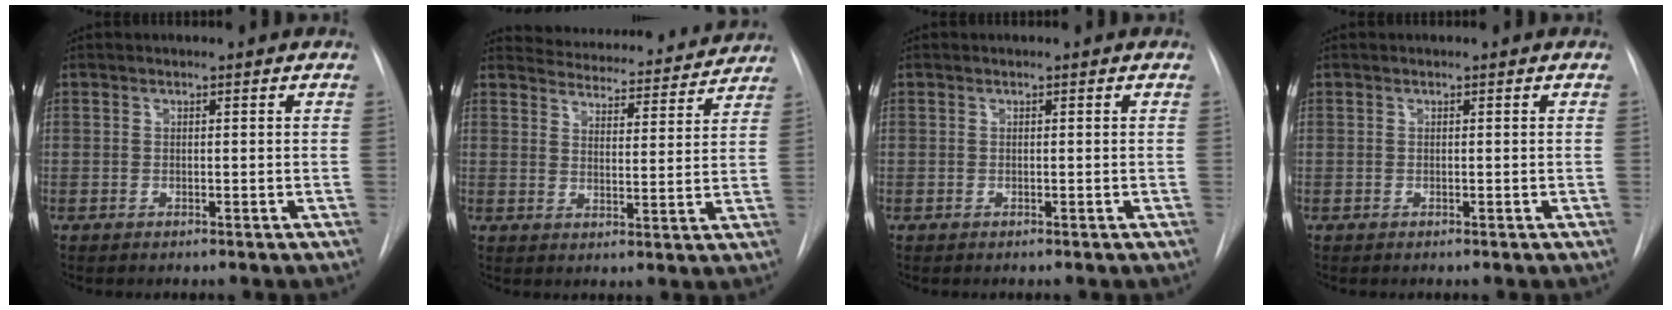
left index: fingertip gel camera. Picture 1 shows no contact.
{"total": 17.3, "force": [16.7, 3.5, 3.1], "torque": [-0.032, -0.007, 0.205]}
{"total": 0.0}
{"total": 0.0}